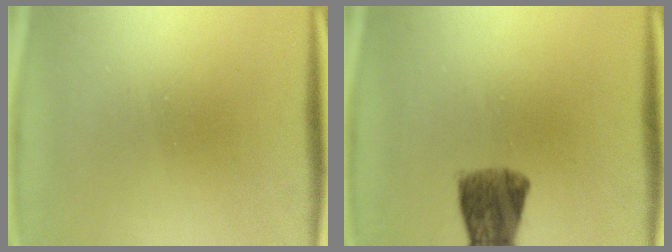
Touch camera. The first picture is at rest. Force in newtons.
{"total": 6.5}